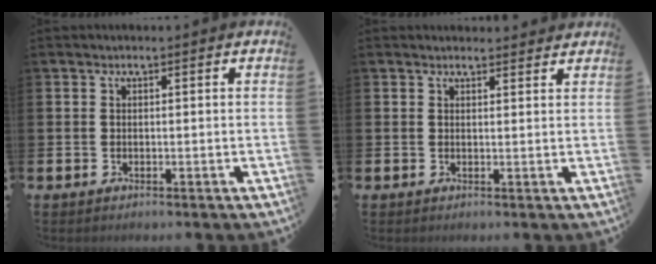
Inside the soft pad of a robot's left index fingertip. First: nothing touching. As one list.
[{"total": 2.0, "force": [2.0, 0.4, -0.1], "torque": [0.011, -0.010, 0.034]}]